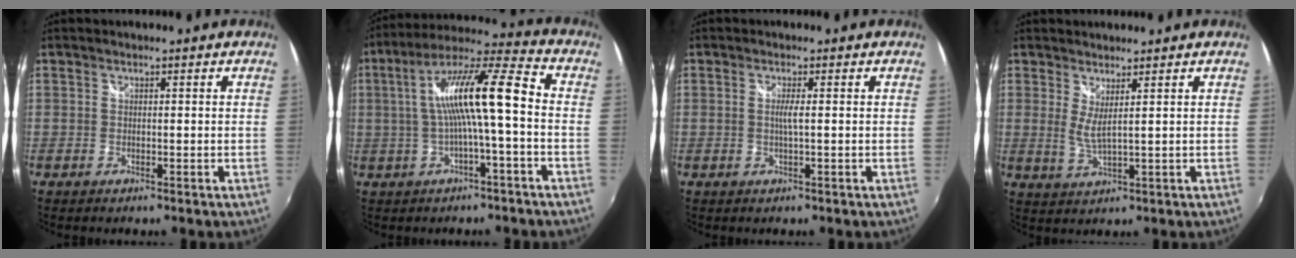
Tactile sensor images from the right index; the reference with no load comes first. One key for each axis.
{"total": 13.4, "fx": -0.9, "fy": 1.2, "fz": 13.3, "tx": -0.243, "ty": 0.025, "tz": -0.012}
{"total": 1.7, "fx": -0.1, "fy": -0.3, "fz": 1.7, "tx": -0.031, "ty": -0.002, "tz": -0.004}
{"total": 2.8, "fx": 1.4, "fy": 0.0, "fz": 2.4, "tx": -0.048, "ty": -0.013, "tz": 0.023}